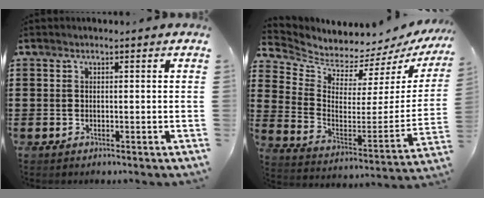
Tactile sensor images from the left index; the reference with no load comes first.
{"total": 4.5, "force": [4.5, 0.6, -0.3], "torque": [-0.030, -0.059, 0.073]}